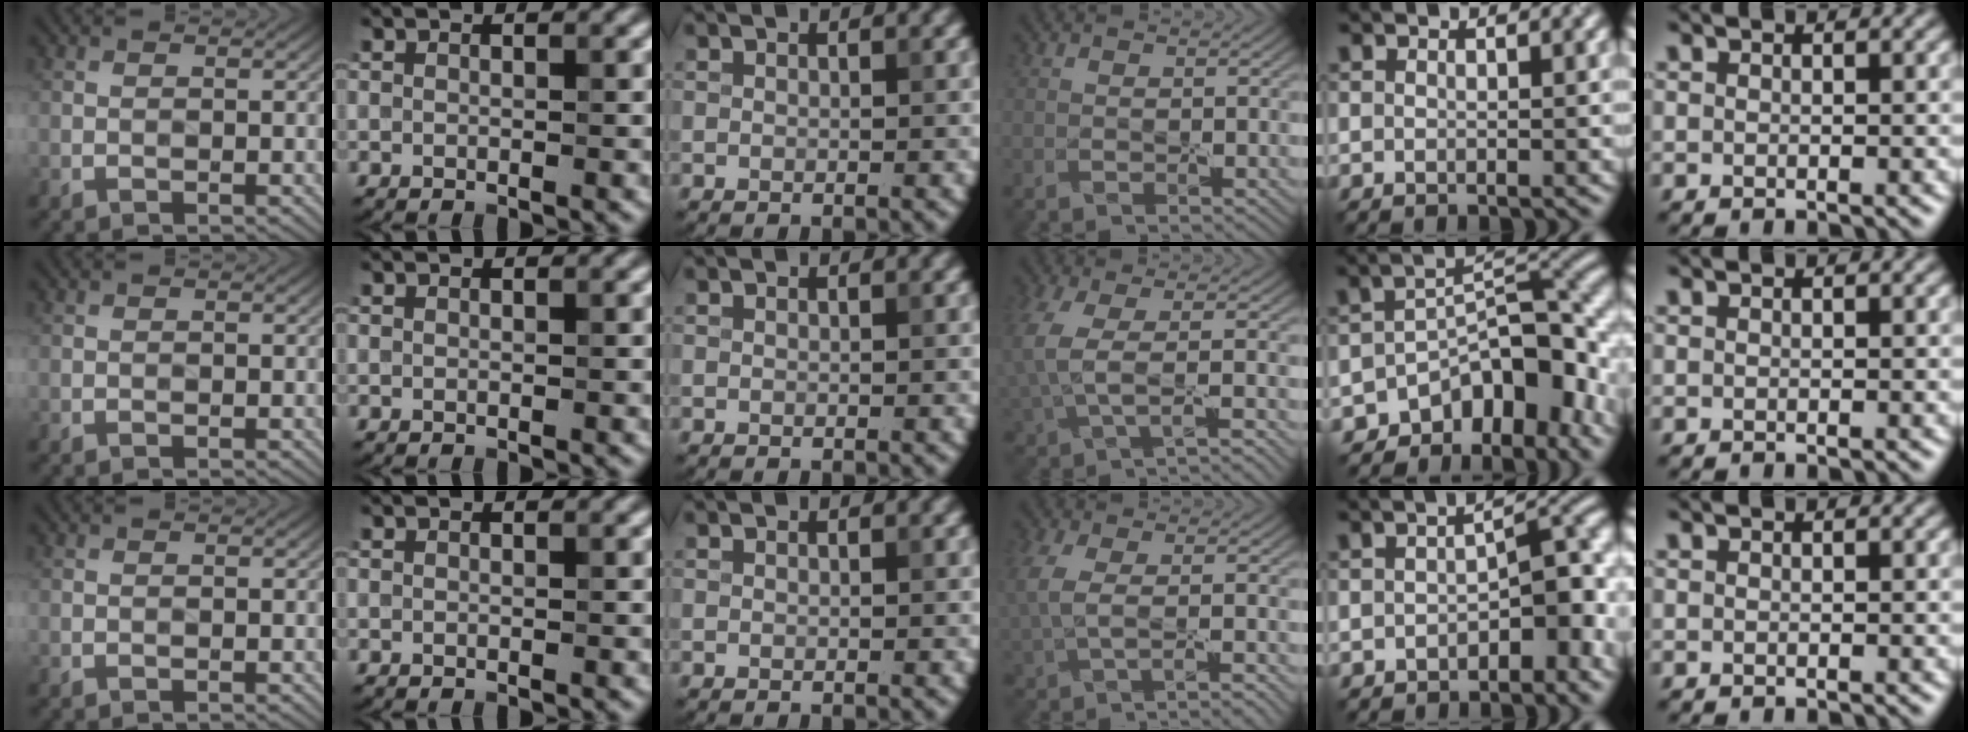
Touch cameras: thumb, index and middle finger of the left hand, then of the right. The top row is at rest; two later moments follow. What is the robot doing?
{"motion": "peel", "object": "window cling"}